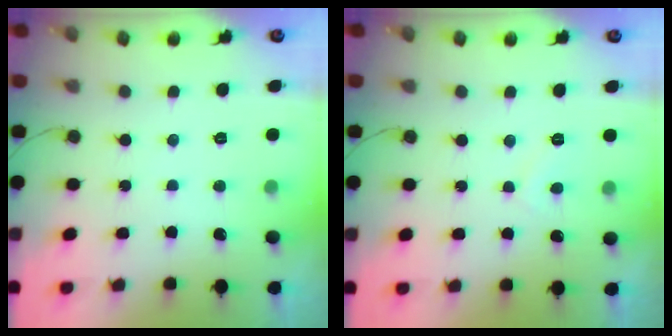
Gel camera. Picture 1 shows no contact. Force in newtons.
{"total": 3.1, "press": 3.0, "slide": 0.6}